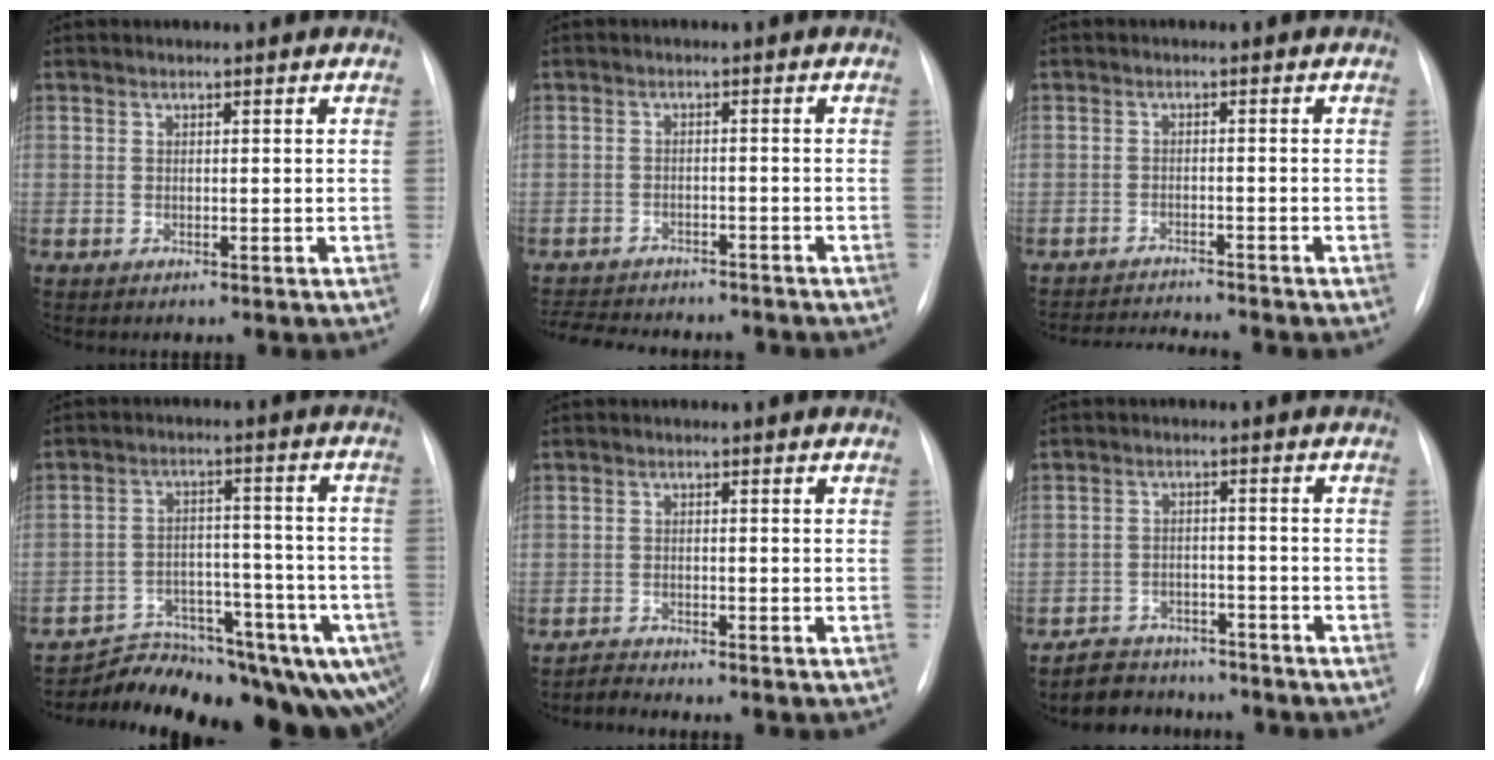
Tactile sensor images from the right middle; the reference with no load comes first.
{"total": 12.8, "force": [-11.4, 3.8, 4.3], "torque": [-0.092, 0.000, -0.148]}
{"total": 7.7, "force": [-7.4, -0.5, 1.9], "torque": [-0.030, -0.011, -0.116]}
{"total": 19.4, "force": [-16.6, 6.5, 7.7], "torque": [-0.053, 0.037, -0.218]}
{"total": 1.5, "force": [-1.5, -0.1, -0.5], "torque": [0.007, -0.011, -0.025]}
{"total": 7.4, "force": [-6.4, 3.7, 1.1], "torque": [-0.016, 0.006, -0.092]}